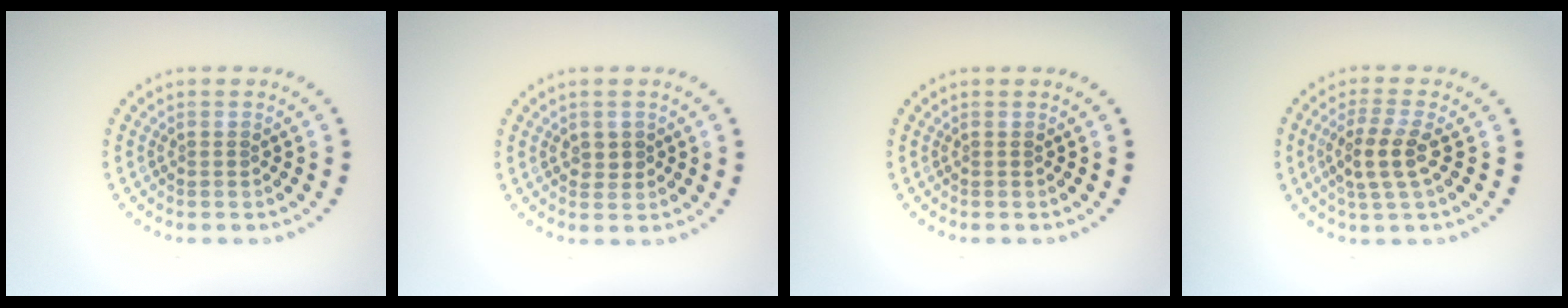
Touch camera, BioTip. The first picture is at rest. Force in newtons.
{"total": 0.9, "press": 0.9, "slide": 0.2}
{"total": 0.0}
{"total": 3.2, "press": 2.8, "slide": 1.5}